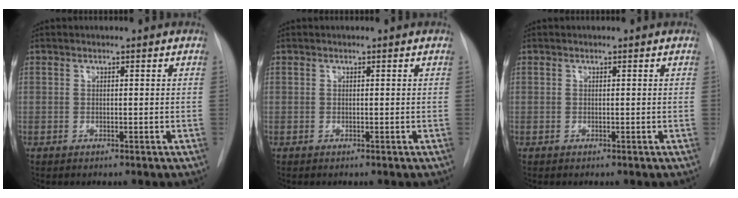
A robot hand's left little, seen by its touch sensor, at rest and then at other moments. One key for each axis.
{"total": 0.0}
{"total": 0.0}